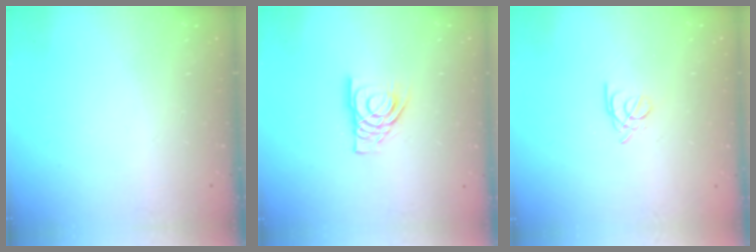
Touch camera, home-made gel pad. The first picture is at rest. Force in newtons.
{"total": 11.3, "press": 11.1, "slide": 1.6}
{"total": 1.8, "press": 1.7, "slide": 0.5}